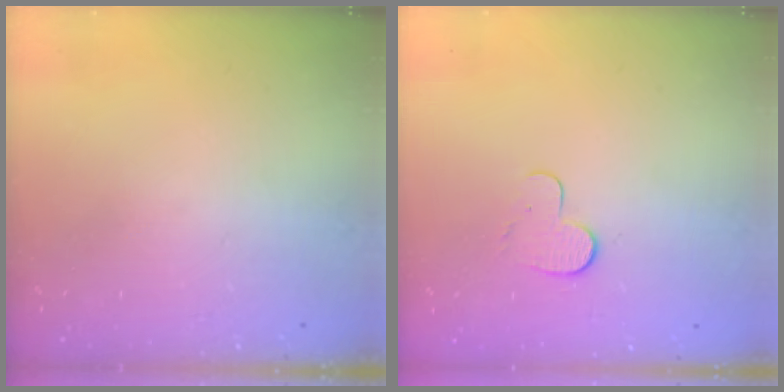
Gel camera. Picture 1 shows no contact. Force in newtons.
{"total": 6.3, "press": 6.3, "slide": 0.5}